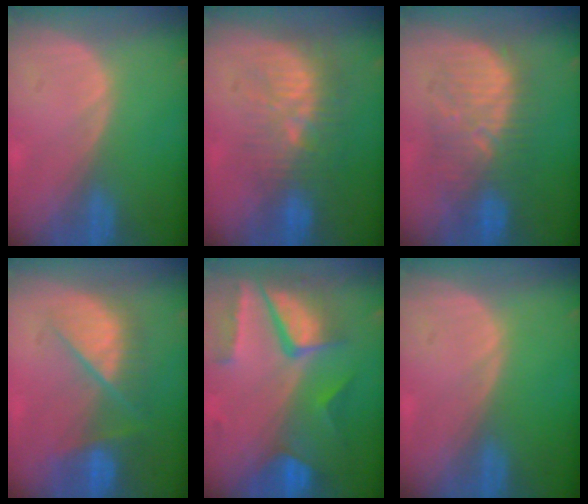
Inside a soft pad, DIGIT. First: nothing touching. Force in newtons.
{"total": 9.7, "press": 8.9, "slide": 3.8}
{"total": 9.1, "press": 9.1, "slide": 0.3}
{"total": 8.6, "press": 7.9, "slide": 3.4}
{"total": 10.3, "press": 8.8, "slide": 5.5}
{"total": 0.0}